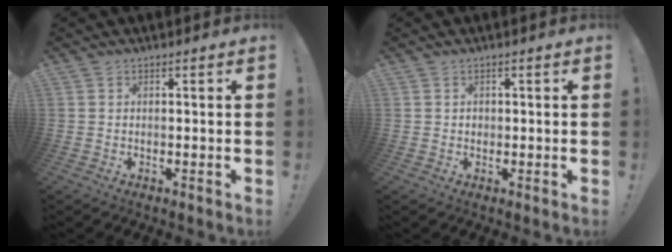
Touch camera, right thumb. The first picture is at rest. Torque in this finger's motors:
{"motor_torque": [0.09, 0.03, 0.15, -0.06, 0.00]}